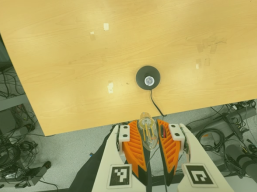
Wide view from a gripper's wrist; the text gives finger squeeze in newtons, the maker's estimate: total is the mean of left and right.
{"total": 19.6, "left": 24.0, "right": 15.2}